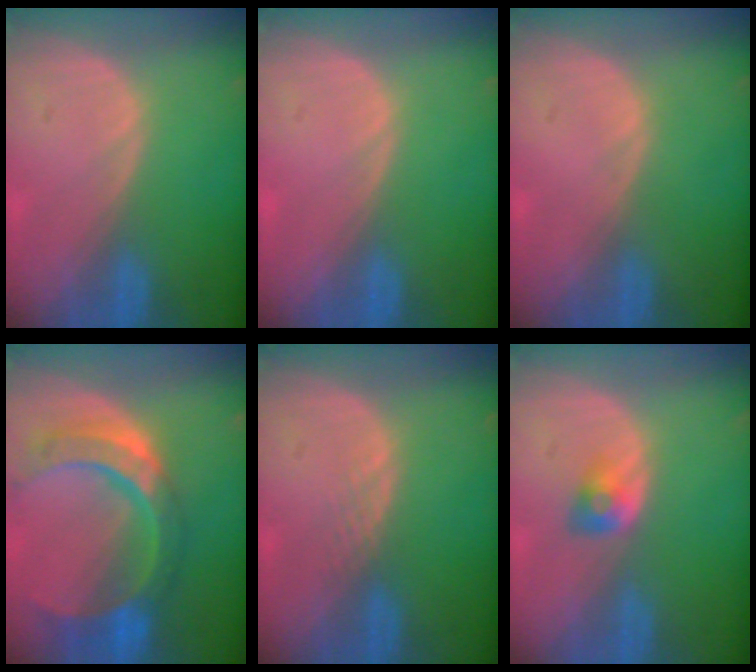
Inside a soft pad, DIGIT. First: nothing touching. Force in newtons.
{"total": 0.0}
{"total": 0.0}
{"total": 11.1, "press": 9.3, "slide": 6.0}
{"total": 1.3, "press": 1.2, "slide": 0.1}
{"total": 2.7, "press": 2.4, "slide": 1.2}